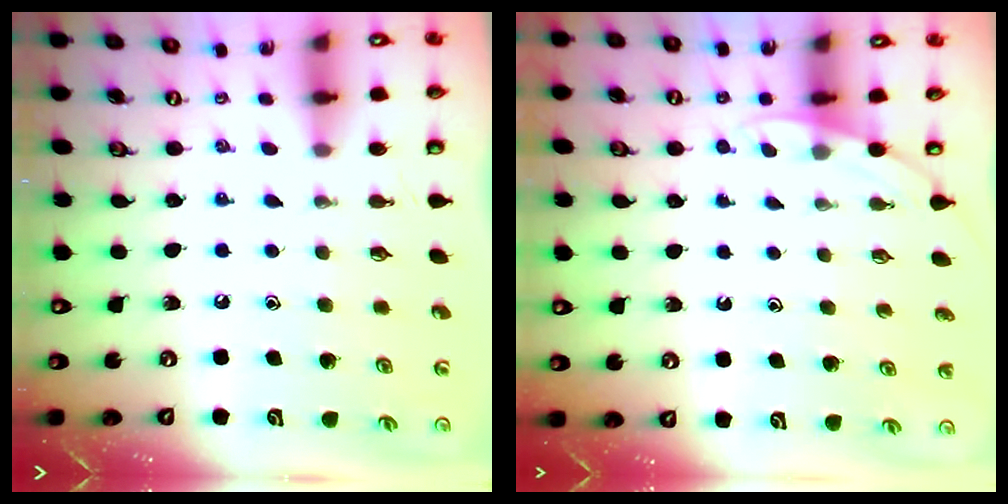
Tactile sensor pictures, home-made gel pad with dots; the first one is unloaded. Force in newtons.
{"total": 2.5, "press": 2.5, "slide": 0.1}